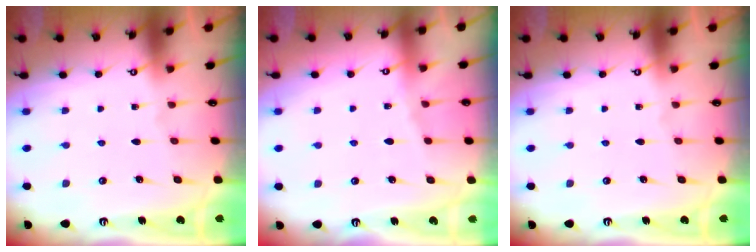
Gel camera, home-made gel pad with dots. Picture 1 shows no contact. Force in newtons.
{"total": 4.4, "press": 4.3, "slide": 0.8}
{"total": 0.0}